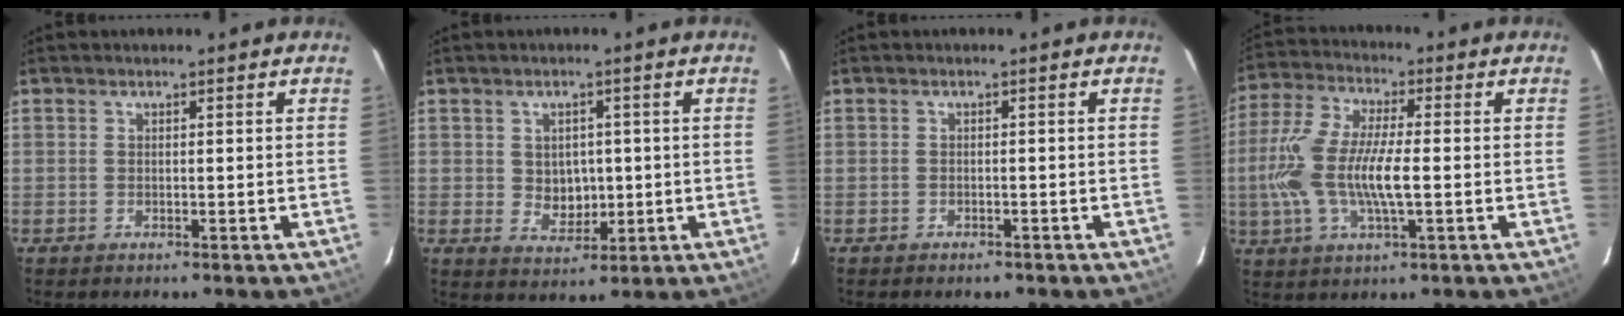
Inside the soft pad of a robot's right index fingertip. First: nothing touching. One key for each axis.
{"total": 5.0, "fx": 0.1, "fy": 4.3, "fz": 2.5, "tx": -0.042, "ty": 0.001, "tz": 0.013}
{"total": 1.9, "fx": -1.5, "fy": 1.0, "fz": 0.6, "tx": -0.015, "ty": -0.002, "tz": -0.019}
{"total": 13.8, "fx": -1.6, "fy": 4.3, "fz": 13.0, "tx": -0.276, "ty": 0.000, "tz": -0.035}